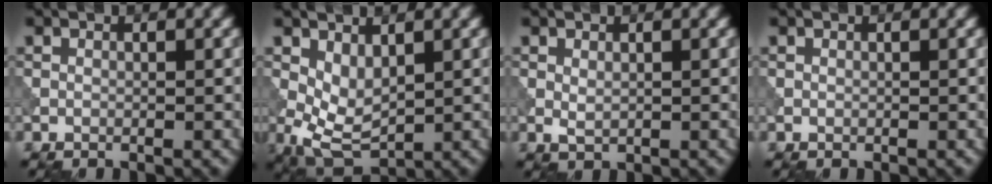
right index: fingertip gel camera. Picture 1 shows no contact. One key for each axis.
{"total": 4.0, "fx": 0.6, "fy": 2.2, "fz": 3.2, "tx": -0.072, "ty": -0.009, "tz": 0.016}
{"total": 1.1, "fx": 0.2, "fy": 0.6, "fz": 0.9, "tx": -0.022, "ty": -0.003, "tz": 0.008}
{"total": 0.0}